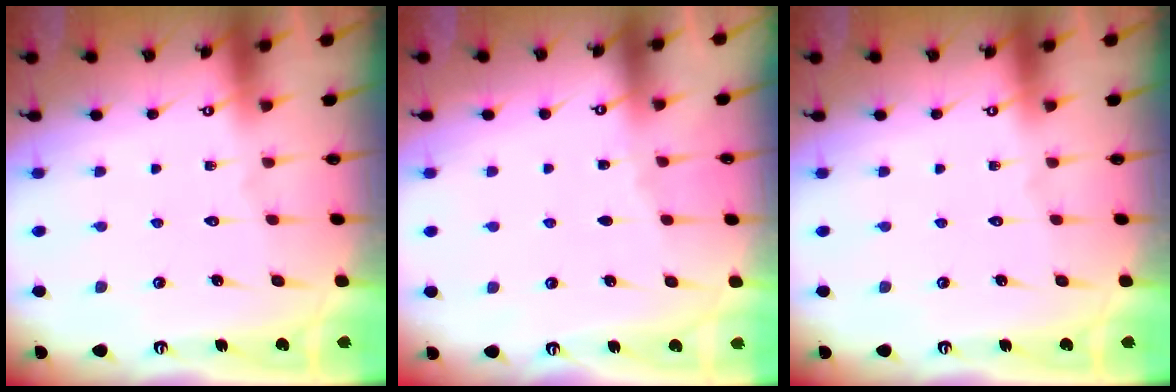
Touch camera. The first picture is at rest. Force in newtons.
{"total": 2.5, "press": 2.5, "slide": 0.4}
{"total": 0.0}